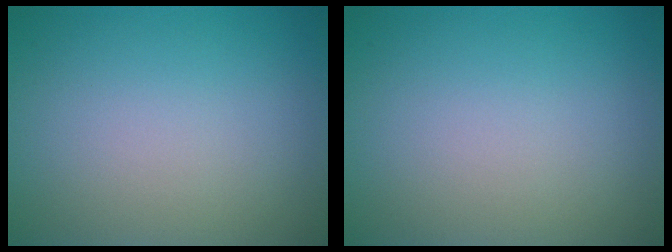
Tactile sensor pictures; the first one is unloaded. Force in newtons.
{"total": 0.0}